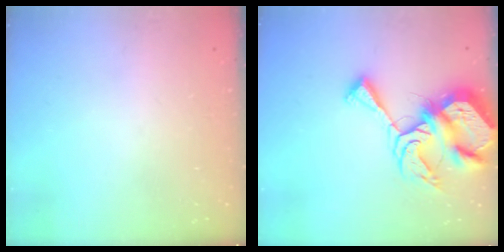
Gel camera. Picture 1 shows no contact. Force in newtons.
{"total": 14.2, "press": 14.1, "slide": 1.6}